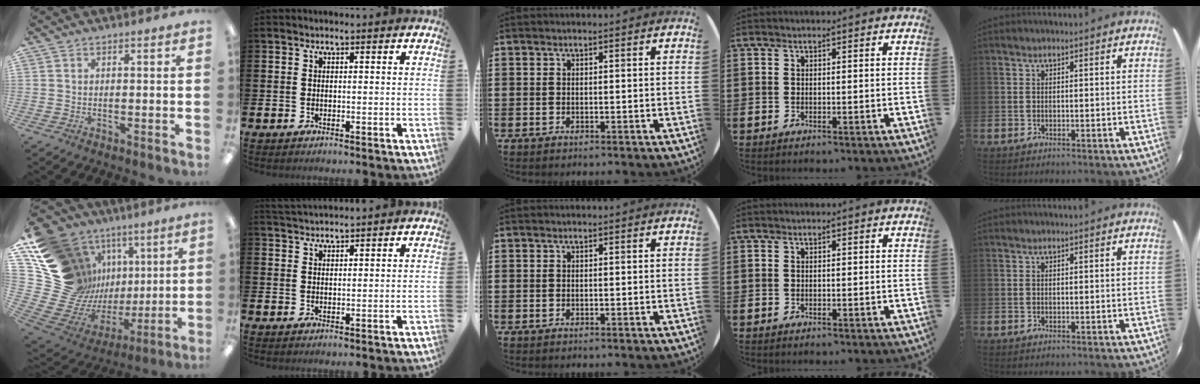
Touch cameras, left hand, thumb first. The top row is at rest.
{"thumb": {"total": 20.1, "force": [9.0, 16.0, 8.4], "torque": [-0.156, -0.110, 0.224]}, "index": {"total": 2.1, "force": [2.1, 0.1, 0.0], "torque": [-0.005, -0.008, 0.040]}}